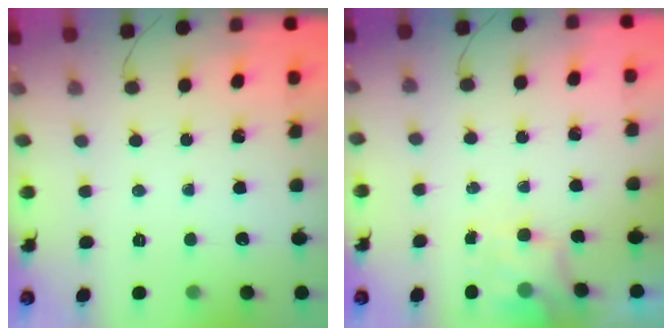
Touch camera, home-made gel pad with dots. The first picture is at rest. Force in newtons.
{"total": 3.6, "press": 3.5, "slide": 0.9}